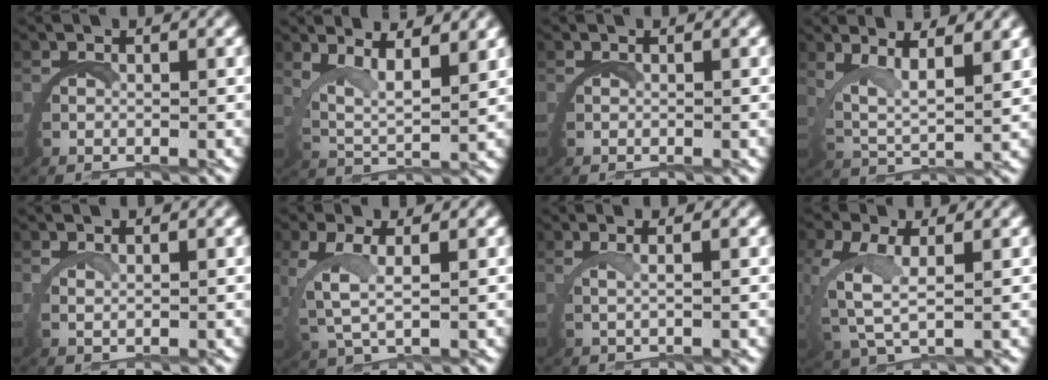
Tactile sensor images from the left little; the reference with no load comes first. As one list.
[{"total": 5.5, "force": [3.4, 2.3, 3.6], "torque": [-0.081, -0.008, 0.053]}, {"total": 0.0}, {"total": 5.5, "force": [3.0, 2.5, 3.9], "torque": [-0.089, -0.009, 0.049]}, {"total": 1.4, "force": [1.3, -0.5, 0.2], "torque": [-0.011, 0.002, 0.024]}, {"total": 3.2, "force": [1.3, 1.1, 2.7], "torque": [-0.080, -0.009, 0.036]}, {"total": 1.7, "force": [1.1, -0.7, 1.1], "torque": [-0.032, 0.002, 0.020]}, {"total": 3.9, "force": [1.2, 1.7, 3.3], "torque": [-0.098, -0.013, 0.033]}]